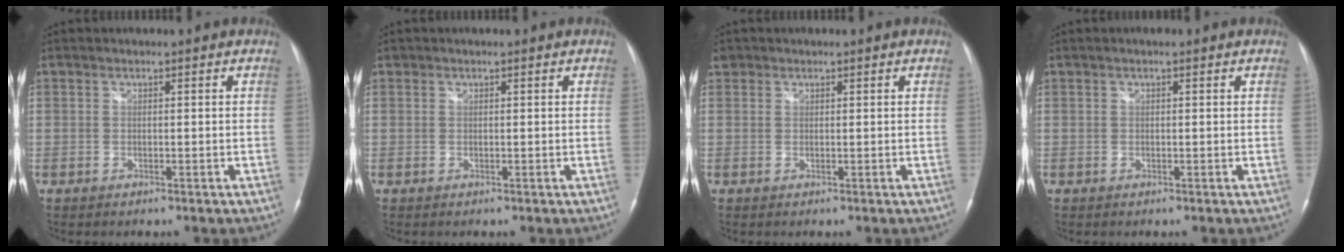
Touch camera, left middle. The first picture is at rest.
{"total": 0.0}
{"total": 1.2, "force": [0.8, 1.0, 0.1], "torque": [0.004, 0.008, 0.012]}
{"total": 0.6, "force": [0.4, 0.1, 0.4], "torque": [-0.010, 0.000, 0.003]}